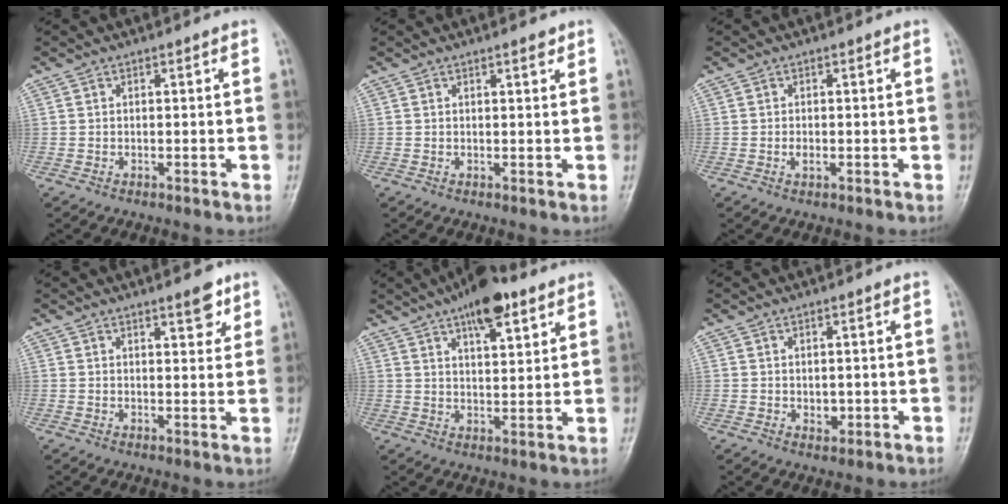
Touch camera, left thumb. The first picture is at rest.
{"total": 1.3, "force": [1.0, 0.3, 0.8], "torque": [-0.010, -0.006, 0.014]}
{"total": 1.2, "force": [-0.2, 0.7, 0.9], "torque": [-0.015, -0.002, -0.002]}
{"total": 4.1, "force": [2.7, 1.4, 2.7], "torque": [-0.022, -0.015, 0.035]}
{"total": 10.9, "force": [6.7, 4.0, 7.7], "torque": [-0.099, -0.027, 0.102]}
{"total": 2.1, "force": [0.2, 1.5, 1.5], "torque": [-0.015, -0.005, 0.008]}